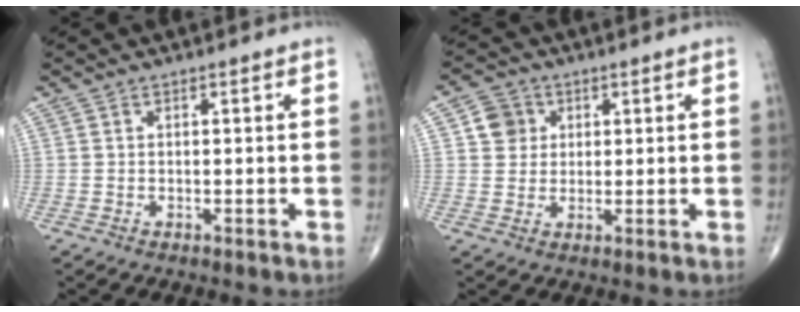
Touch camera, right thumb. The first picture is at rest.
{"total": 5.0, "force": [1.4, 4.6, 1.3], "torque": [0.002, 0.000, 0.020]}